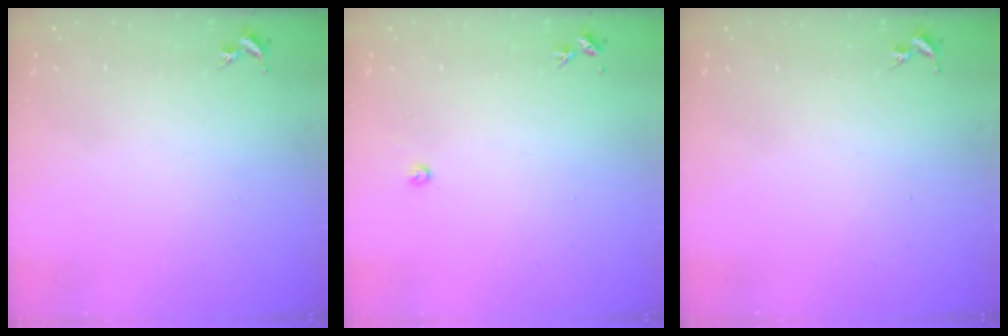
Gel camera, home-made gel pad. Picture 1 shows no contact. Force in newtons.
{"total": 2.4, "press": 2.4, "slide": 0.3}
{"total": 0.0}